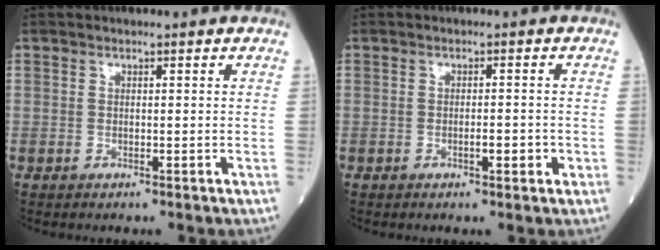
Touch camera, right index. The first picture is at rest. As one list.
[{"total": 2.1, "force": [-0.7, 0.6, 1.9], "torque": [-0.033, 0.000, -0.006]}]